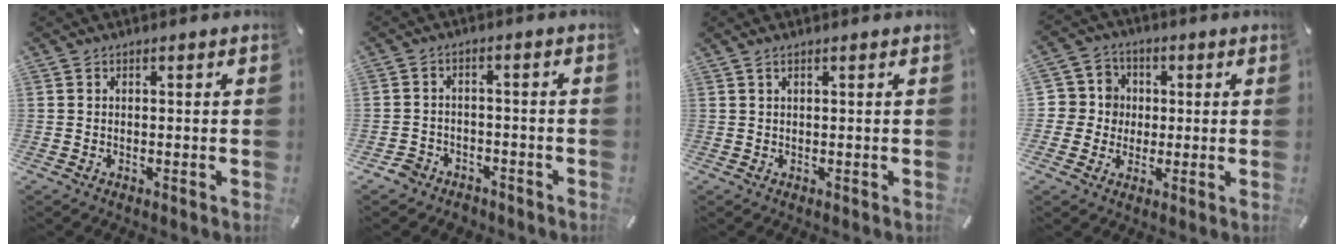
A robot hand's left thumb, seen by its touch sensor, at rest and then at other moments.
{"total": 3.9, "force": [-2.9, 2.5, 0.5], "torque": [-0.014, 0.011, -0.060]}
{"total": 1.0, "force": [0.5, 0.0, 0.9], "torque": [-0.020, 0.000, 0.008]}
{"total": 7.8, "force": [0.4, 7.8, 0.7], "torque": [-0.015, 0.001, 0.011]}